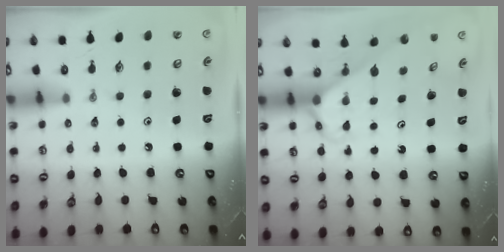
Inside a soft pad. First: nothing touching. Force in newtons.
{"total": 2.8, "press": 2.8, "slide": 0.1}